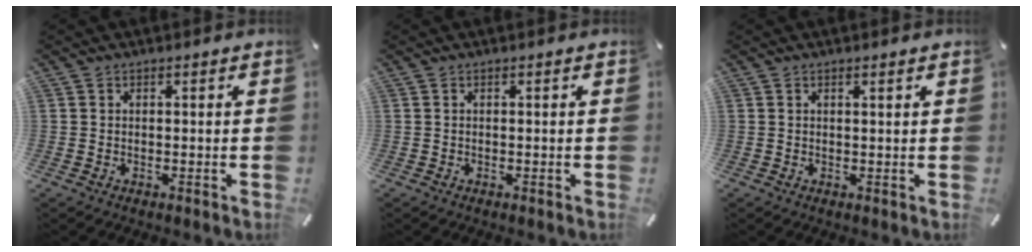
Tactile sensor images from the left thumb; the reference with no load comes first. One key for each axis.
{"total": 0.0}
{"total": 0.7, "fx": 0.5, "fy": 0.0, "fz": 0.5, "tx": -0.009, "ty": -0.001, "tz": 0.008}